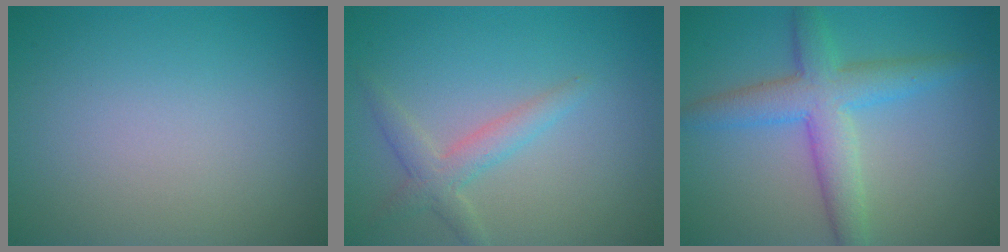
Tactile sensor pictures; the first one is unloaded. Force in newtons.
{"total": 2.5, "press": 2.5, "slide": 0.1}
{"total": 5.3, "press": 5.3, "slide": 0.1}